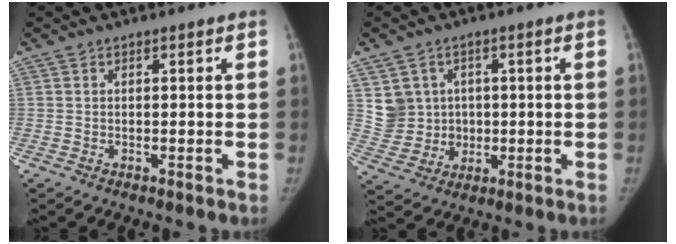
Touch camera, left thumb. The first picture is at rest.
{"total": 7.7, "force": [1.5, 7.4, 1.7], "torque": [0.002, 0.001, 0.035]}